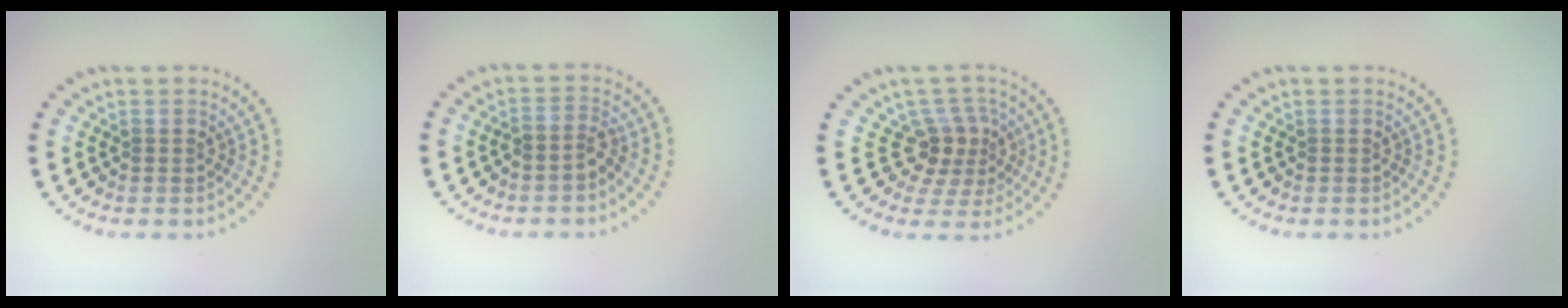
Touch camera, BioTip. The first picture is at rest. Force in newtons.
{"total": 1.4, "press": 1.1, "slide": 0.9}
{"total": 3.0, "press": 2.3, "slide": 2.0}
{"total": 0.0}